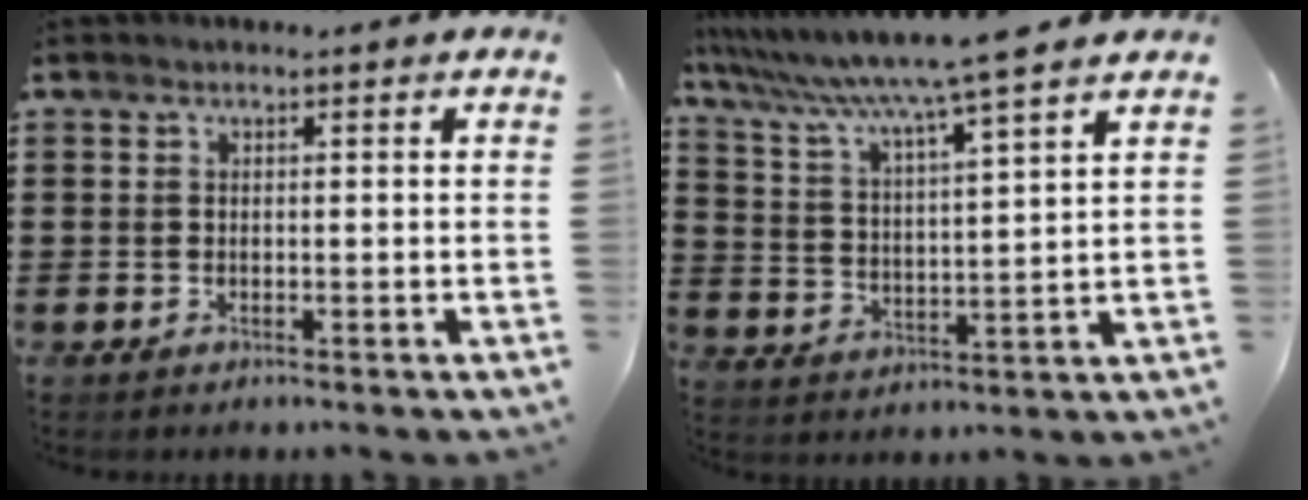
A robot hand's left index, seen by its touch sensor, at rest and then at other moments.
{"total": 7.7, "force": [6.5, -1.4, 3.8], "torque": [-0.101, -0.048, 0.102]}